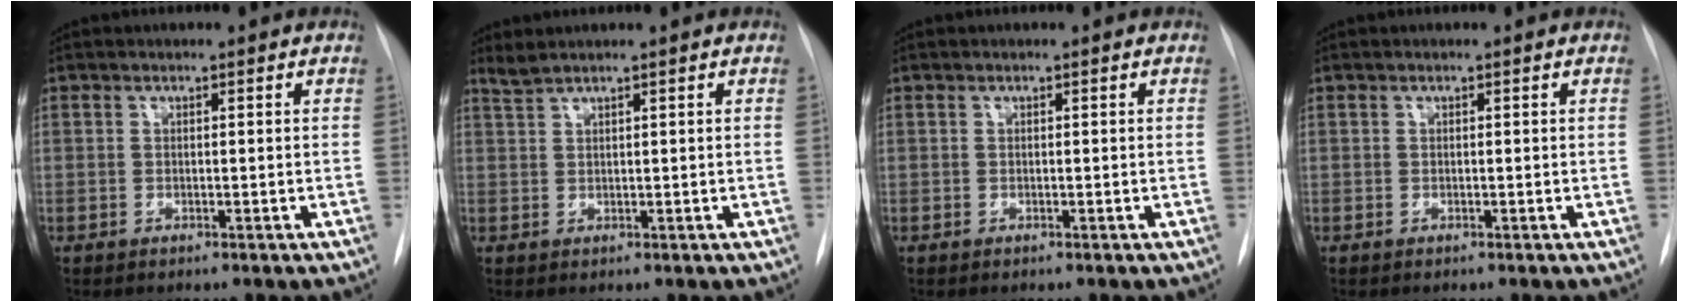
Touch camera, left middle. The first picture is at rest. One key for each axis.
{"total": 1.7, "fx": 1.5, "fy": -0.2, "fz": 0.6, "tx": -0.016, "ty": 0.012, "tz": 0.036}
{"total": 0.0}
{"total": 0.0}